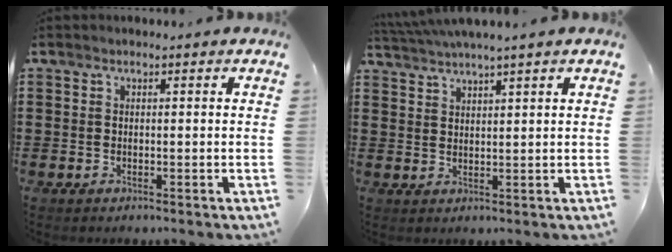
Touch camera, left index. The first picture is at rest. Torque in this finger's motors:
{"motor_torque": [1.22, -0.92, 0.34, 0.18]}